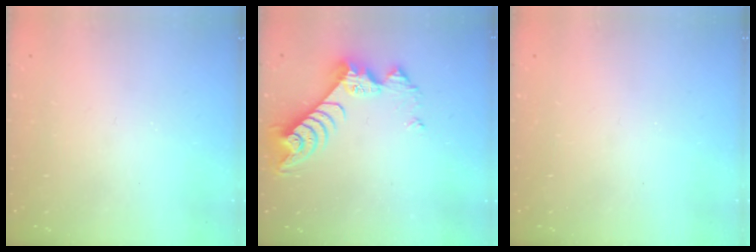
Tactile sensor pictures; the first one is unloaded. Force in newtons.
{"total": 9.5, "press": 9.5, "slide": 0.7}
{"total": 0.0}